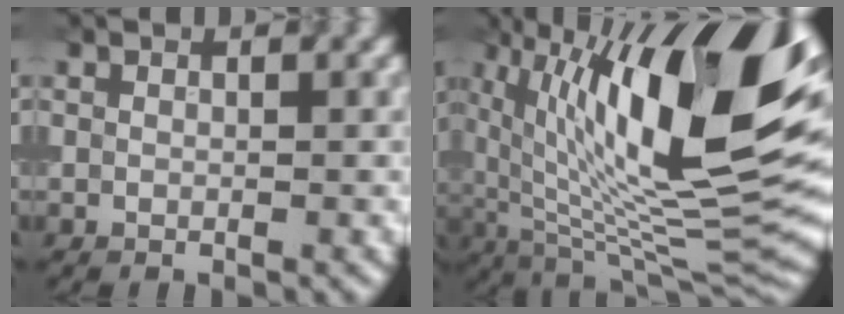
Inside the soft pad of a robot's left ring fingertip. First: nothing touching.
{"total": 17.7, "force": [5.1, 6.5, 15.7], "torque": [-0.252, 0.009, 0.083]}